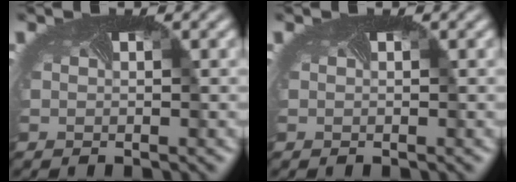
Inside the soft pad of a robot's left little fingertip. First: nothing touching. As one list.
[{"total": 0.0}]